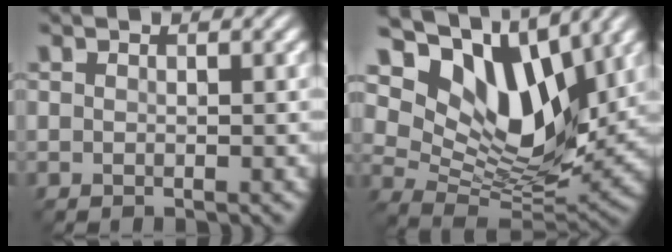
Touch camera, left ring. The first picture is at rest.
{"total": 12.3, "force": [6.2, 6.5, 8.3], "torque": [-0.150, -0.006, 0.113]}